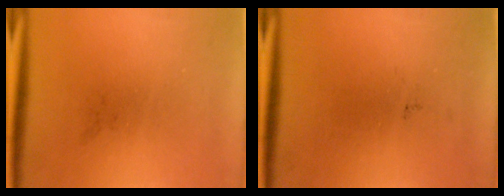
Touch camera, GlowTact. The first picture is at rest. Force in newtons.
{"total": 0.0}